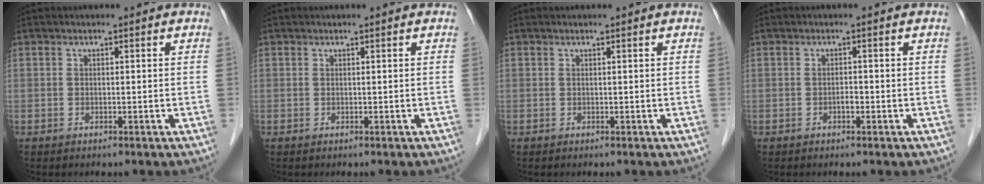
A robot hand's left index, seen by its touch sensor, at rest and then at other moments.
{"total": 0.0}
{"total": 0.0}
{"total": 0.9, "force": [-0.5, 0.3, 0.7], "torque": [-0.012, 0.002, -0.009]}